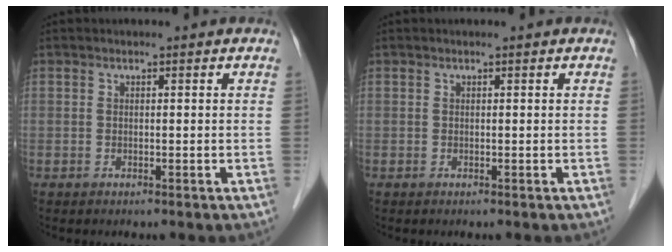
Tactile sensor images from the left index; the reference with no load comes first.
{"total": 0.0}